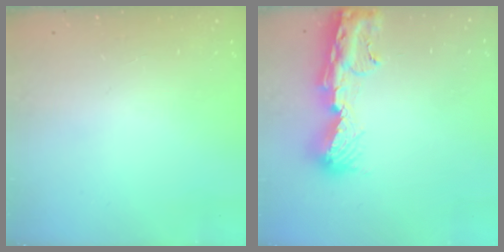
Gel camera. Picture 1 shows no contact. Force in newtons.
{"total": 13.0, "press": 12.9, "slide": 1.3}